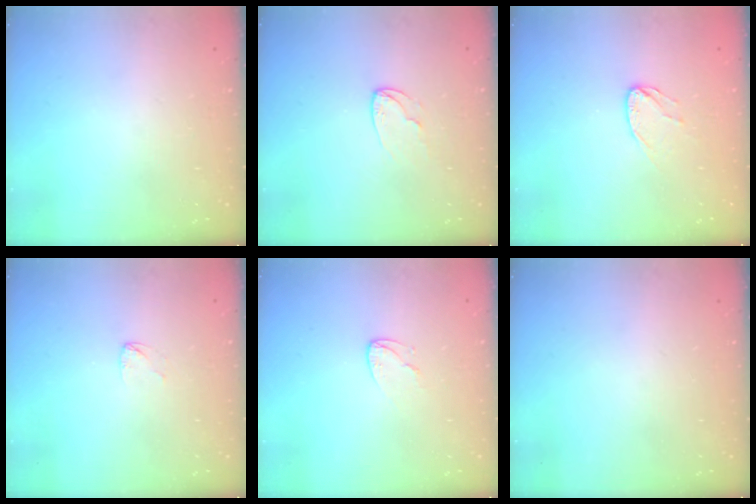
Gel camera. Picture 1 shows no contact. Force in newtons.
{"total": 6.0, "press": 6.0, "slide": 0.4}
{"total": 5.6, "press": 5.6, "slide": 0.5}
{"total": 2.4, "press": 2.4, "slide": 0.2}
{"total": 4.7, "press": 4.6, "slide": 0.4}
{"total": 0.0}